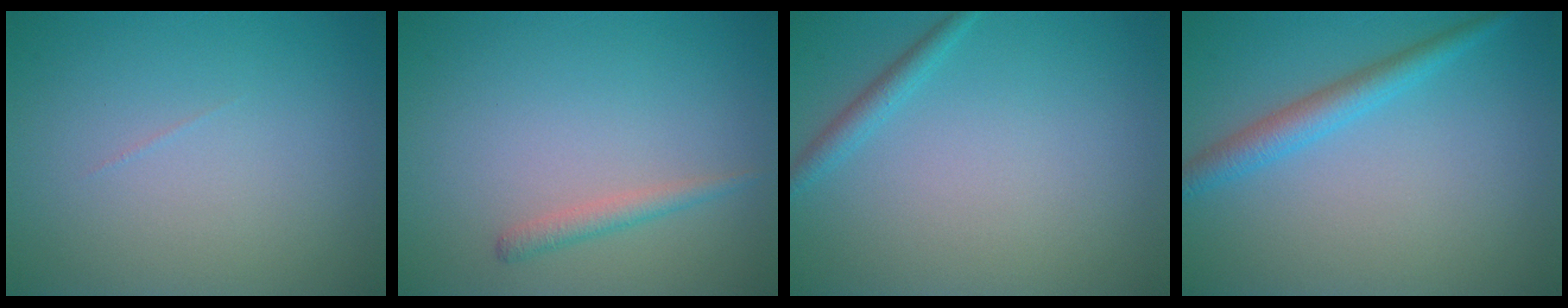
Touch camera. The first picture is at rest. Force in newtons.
{"total": 1.4, "press": 1.3, "slide": 0.1}
{"total": 1.4, "press": 1.4, "slide": 0.1}
{"total": 2.8, "press": 2.8, "slide": 0.0}